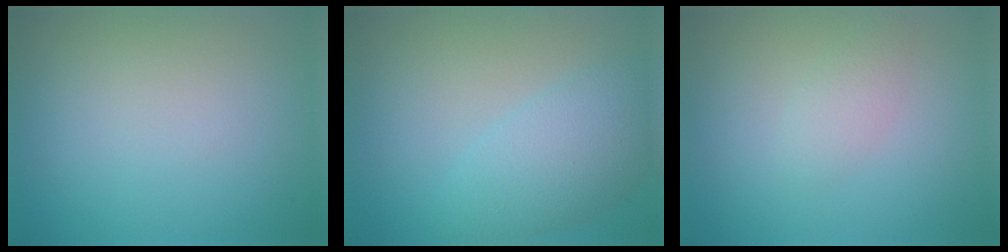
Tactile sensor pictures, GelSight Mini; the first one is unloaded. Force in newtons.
{"total": 4.6, "press": 4.6, "slide": 0.3}
{"total": 1.5, "press": 1.5, "slide": 0.0}